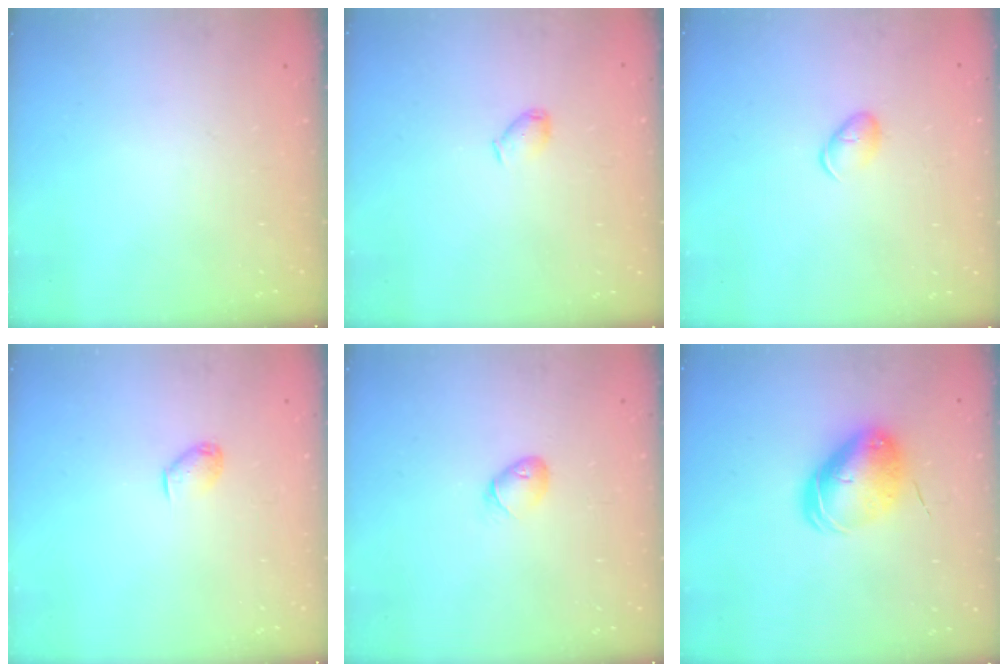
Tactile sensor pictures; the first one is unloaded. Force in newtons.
{"total": 3.9, "press": 3.9, "slide": 0.8}
{"total": 7.0, "press": 6.9, "slide": 1.2}
{"total": 5.7, "press": 5.6, "slide": 1.2}
{"total": 4.5, "press": 4.4, "slide": 1.1}
{"total": 9.1, "press": 9.0, "slide": 1.5}